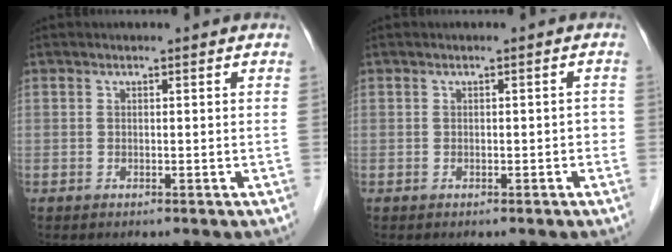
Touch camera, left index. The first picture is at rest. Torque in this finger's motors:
{"motor_torque": [-0.01, -0.09, 0.00, -0.01]}